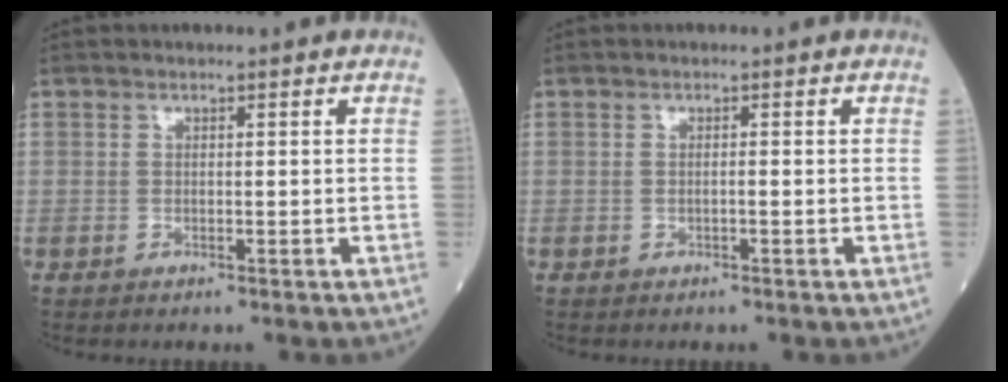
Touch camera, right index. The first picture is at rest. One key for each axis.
{"total": 0.6, "fx": -0.1, "fy": 0.0, "fz": 0.6, "tx": -0.013, "ty": 0.000, "tz": -0.002}